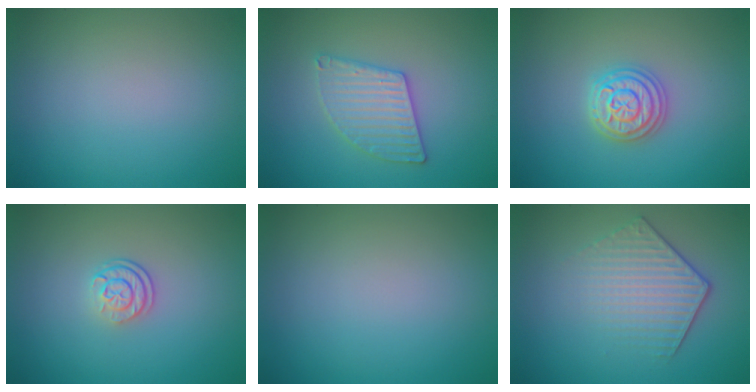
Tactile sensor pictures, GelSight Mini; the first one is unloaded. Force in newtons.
{"total": 3.0, "press": 3.0, "slide": 0.2}
{"total": 3.6, "press": 3.6, "slide": 0.4}
{"total": 2.4, "press": 1.7, "slide": 1.7}
{"total": 0.0}
{"total": 4.0, "press": 3.2, "slide": 2.3}